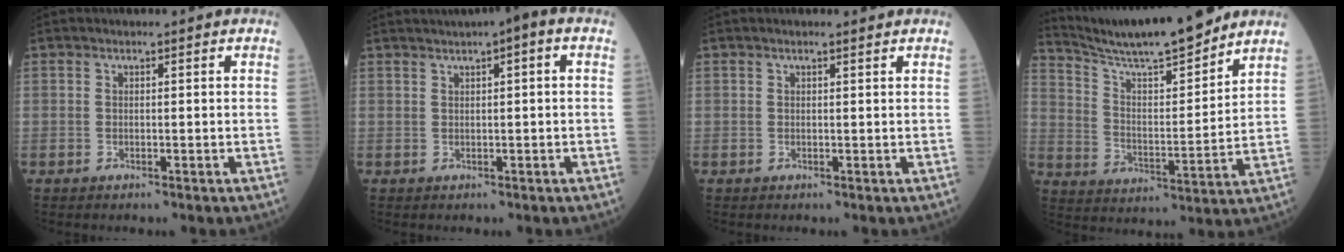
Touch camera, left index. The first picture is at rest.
{"total": 4.3, "force": [2.2, 0.4, 3.7], "torque": [-0.056, 0.018, 0.031]}
{"total": 1.3, "force": [1.2, 0.1, 0.5], "torque": [-0.011, 0.005, 0.018]}
{"total": 16.6, "force": [14.9, 0.9, 7.2], "torque": [-0.133, -0.004, 0.251]}